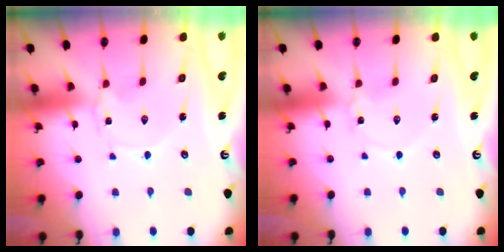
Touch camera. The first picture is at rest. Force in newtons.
{"total": 0.8, "press": 0.8, "slide": 0.1}